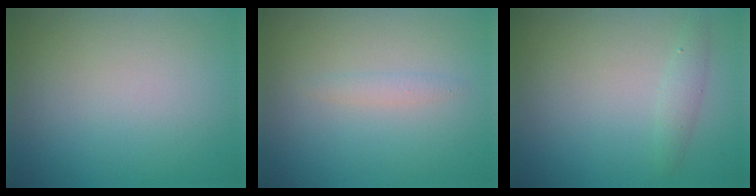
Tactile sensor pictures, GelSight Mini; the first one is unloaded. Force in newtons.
{"total": 1.0, "press": 1.0, "slide": 0.0}
{"total": 1.3, "press": 1.3, "slide": 0.1}